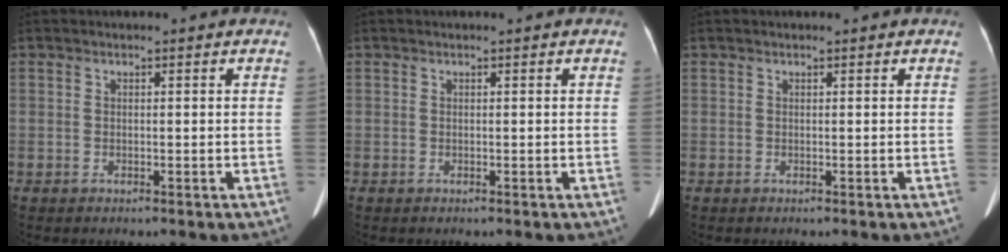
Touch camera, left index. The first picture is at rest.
{"total": 0.0}
{"total": 0.0}